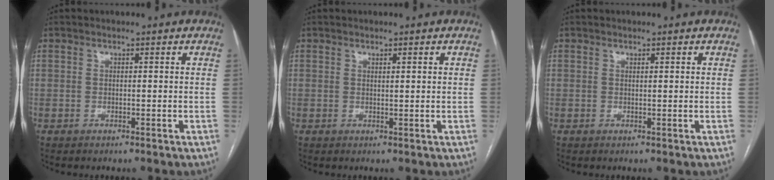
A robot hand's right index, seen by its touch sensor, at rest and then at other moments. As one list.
[{"total": 1.1, "force": [0.5, 0.1, 1.0], "torque": [-0.018, 0.000, 0.008]}, {"total": 0.5, "force": [0.2, 0.0, 0.5], "torque": [-0.009, 0.001, 0.004]}]